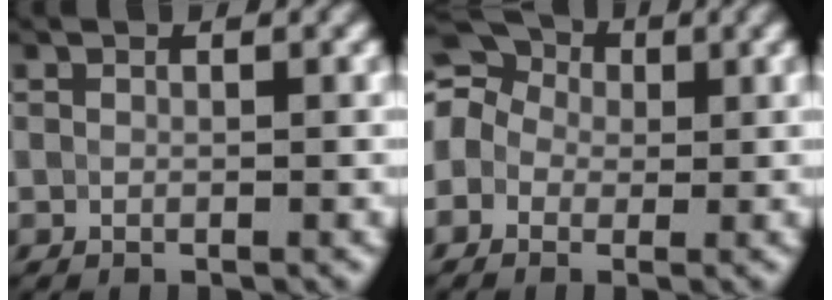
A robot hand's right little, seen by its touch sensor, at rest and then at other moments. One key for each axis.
{"total": 7.3, "fx": 0.9, "fy": 6.2, "fz": 3.8, "tx": -0.077, "ty": 0.036, "tz": -0.033}